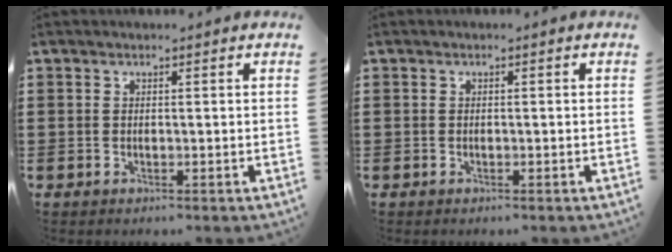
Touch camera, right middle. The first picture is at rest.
{"total": 0.0}